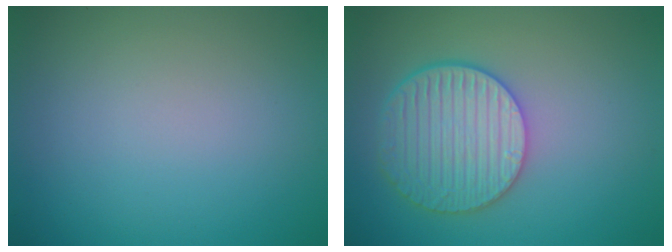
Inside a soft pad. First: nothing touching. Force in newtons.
{"total": 5.5, "press": 4.9, "slide": 2.5}